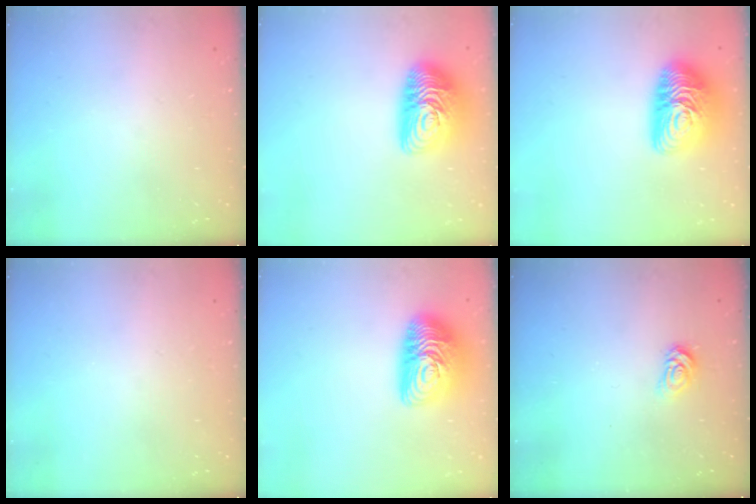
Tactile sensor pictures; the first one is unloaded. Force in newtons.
{"total": 15.1, "press": 15.1, "slide": 0.9}
{"total": 15.8, "press": 15.8, "slide": 0.8}
{"total": 0.0}
{"total": 15.1, "press": 15.1, "slide": 0.9}
{"total": 5.1, "press": 5.1, "slide": 0.7}